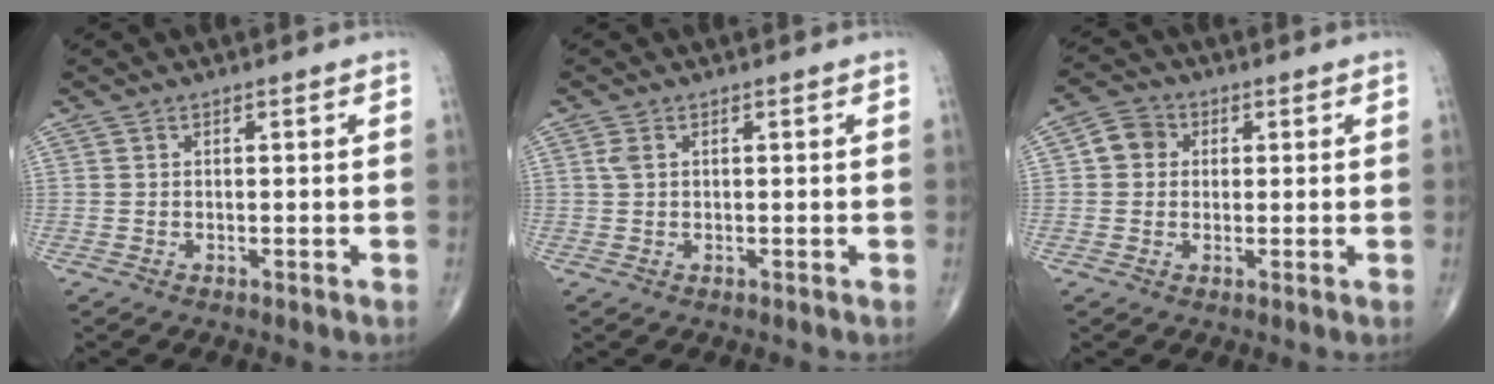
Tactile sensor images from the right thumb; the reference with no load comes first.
{"total": 1.4, "force": [0.5, 0.8, 1.0], "torque": [-0.029, 0.008, 0.013]}
{"total": 4.8, "force": [0.7, 4.3, 2.0], "torque": [-0.019, 0.009, 0.003]}